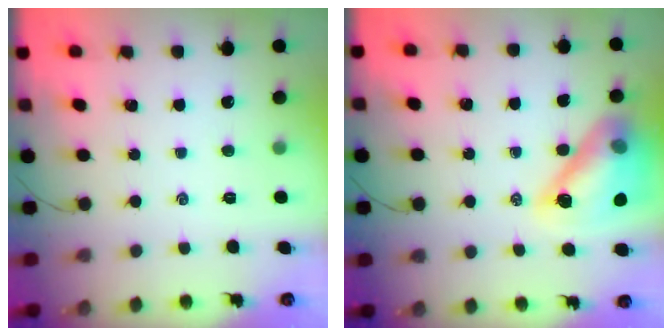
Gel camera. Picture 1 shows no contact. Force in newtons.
{"total": 16.7, "press": 16.1, "slide": 4.7}